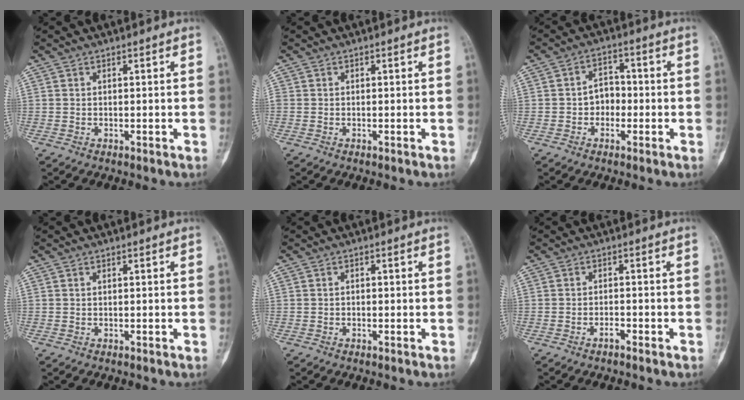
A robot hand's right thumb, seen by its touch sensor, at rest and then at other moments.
{"total": 0.0}
{"total": 4.8, "force": [-1.0, 3.9, 2.6], "torque": [-0.015, 0.020, -0.024]}
{"total": 0.0}
{"total": 0.5, "force": [-0.1, 0.4, 0.3], "torque": [-0.003, 0.002, -0.004]}
{"total": 1.4, "force": [-1.1, 0.4, 0.8], "torque": [-0.017, 0.007, -0.020]}